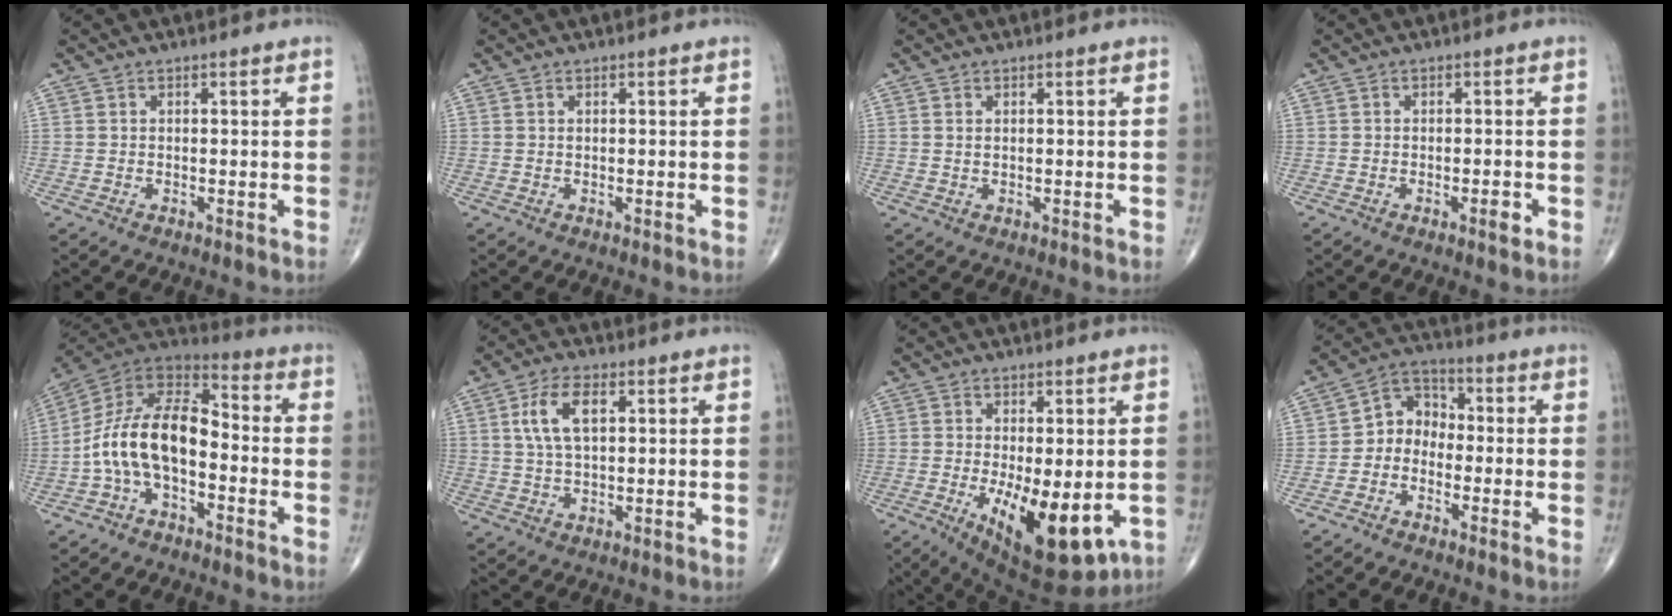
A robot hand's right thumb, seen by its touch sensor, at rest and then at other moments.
{"total": 0.0}
{"total": 0.6, "force": [0.3, 0.3, 0.4], "torque": [-0.008, 0.001, 0.007]}
{"total": 1.9, "force": [-0.9, 0.5, 1.6], "torque": [-0.020, 0.000, -0.014]}
{"total": 15.0, "force": [-3.5, 8.2, 12.0], "torque": [-0.211, 0.062, -0.074]}
{"total": 7.5, "force": [2.2, 3.7, 6.2], "torque": [-0.123, 0.003, 0.045]}
{"total": 14.4, "force": [-3.6, 5.7, 12.7], "torque": [-0.188, -0.025, -0.035]}
{"total": 6.7, "force": [-1.6, 5.5, 3.4], "torque": [-0.026, 0.034, -0.050]}